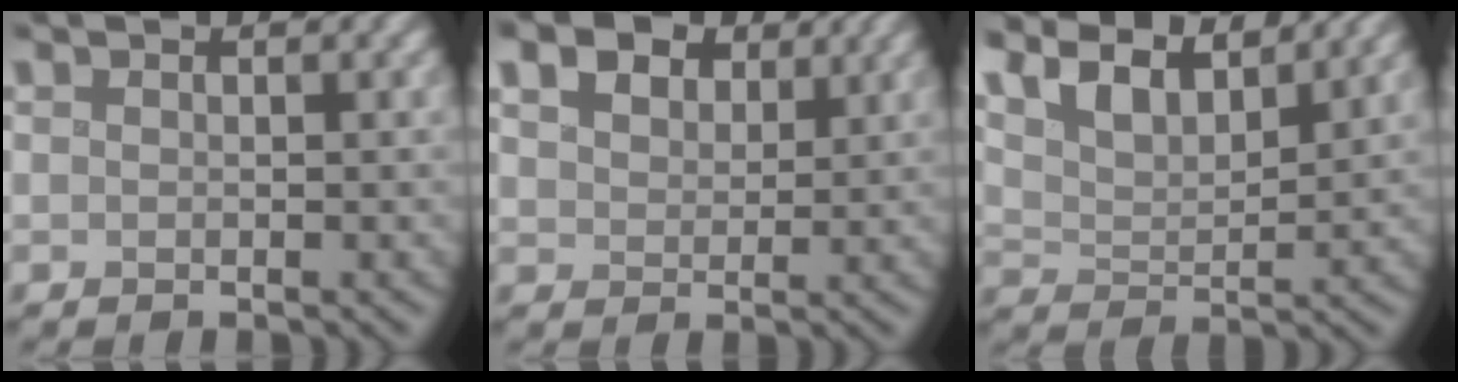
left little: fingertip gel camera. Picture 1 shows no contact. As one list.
[{"total": 6.8, "force": [4.5, 3.7, 3.4], "torque": [-0.077, 0.016, 0.061]}, {"total": 8.5, "force": [6.6, 2.8, 4.5], "torque": [-0.099, 0.016, 0.093]}]